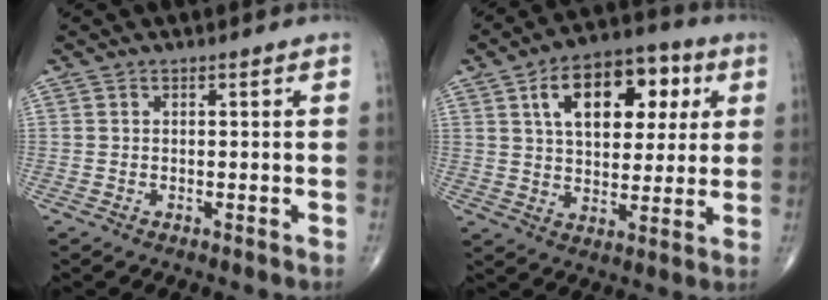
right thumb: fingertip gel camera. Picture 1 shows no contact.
{"total": 16.7, "force": [5.8, 9.7, 12.3], "torque": [-0.147, 0.000, 0.088]}